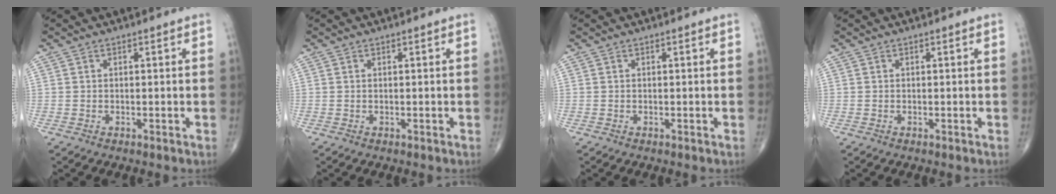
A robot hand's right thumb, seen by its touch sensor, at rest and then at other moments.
{"total": 0.0}
{"total": 0.0}
{"total": 0.0}